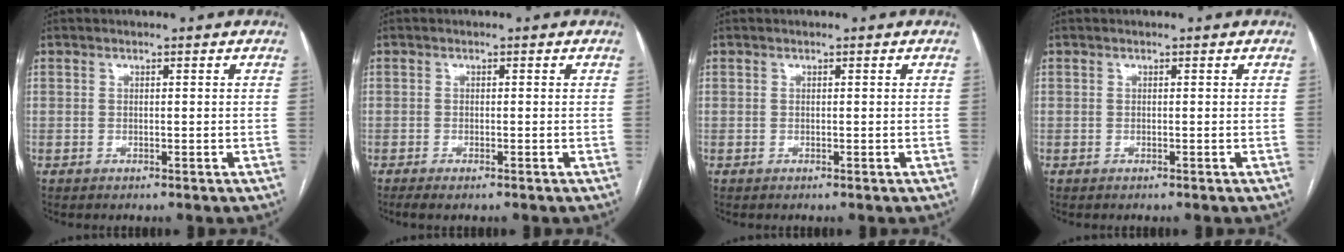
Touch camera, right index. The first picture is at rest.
{"total": 1.8, "force": [-1.4, 0.2, 1.2], "torque": [-0.016, -0.004, -0.021]}
{"total": 0.0}
{"total": 0.0}